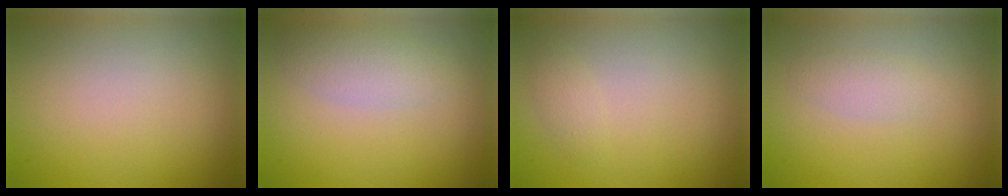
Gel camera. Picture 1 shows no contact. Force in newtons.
{"total": 2.7, "press": 2.7, "slide": 0.1}
{"total": 1.1, "press": 1.1, "slide": 0.1}
{"total": 1.4, "press": 1.4, "slide": 0.1}